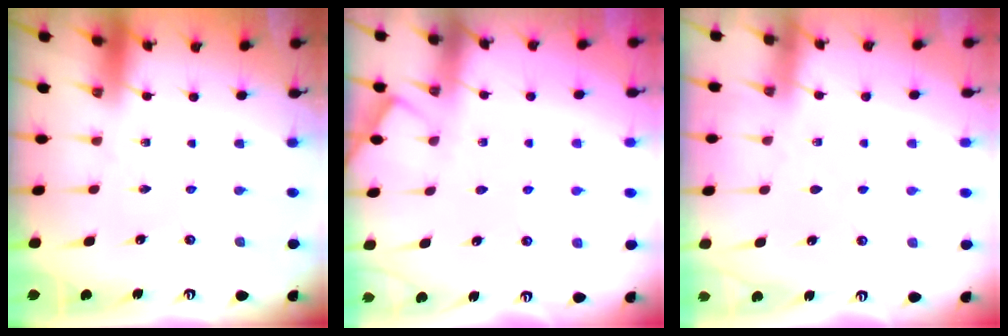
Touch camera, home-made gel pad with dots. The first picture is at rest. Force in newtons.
{"total": 3.6, "press": 3.6, "slide": 0.6}
{"total": 3.0, "press": 3.0, "slide": 0.4}